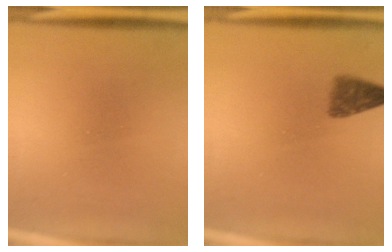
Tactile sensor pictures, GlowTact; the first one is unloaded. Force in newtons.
{"total": 3.6}